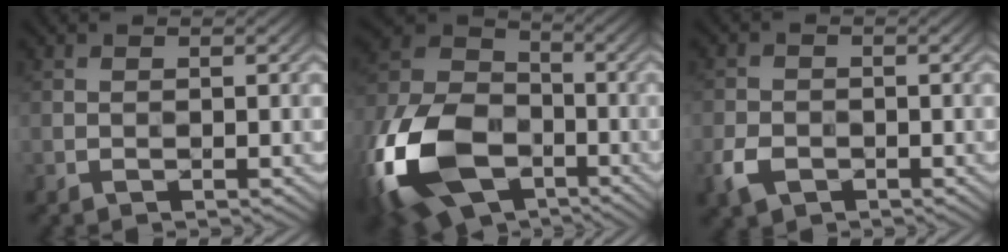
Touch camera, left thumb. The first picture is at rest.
{"total": 19.9, "force": [-7.9, 13.2, 12.7], "torque": [-0.332, -0.047, -0.145]}
{"total": 4.0, "force": [-1.9, 2.8, 2.1], "torque": [-0.052, -0.010, -0.041]}